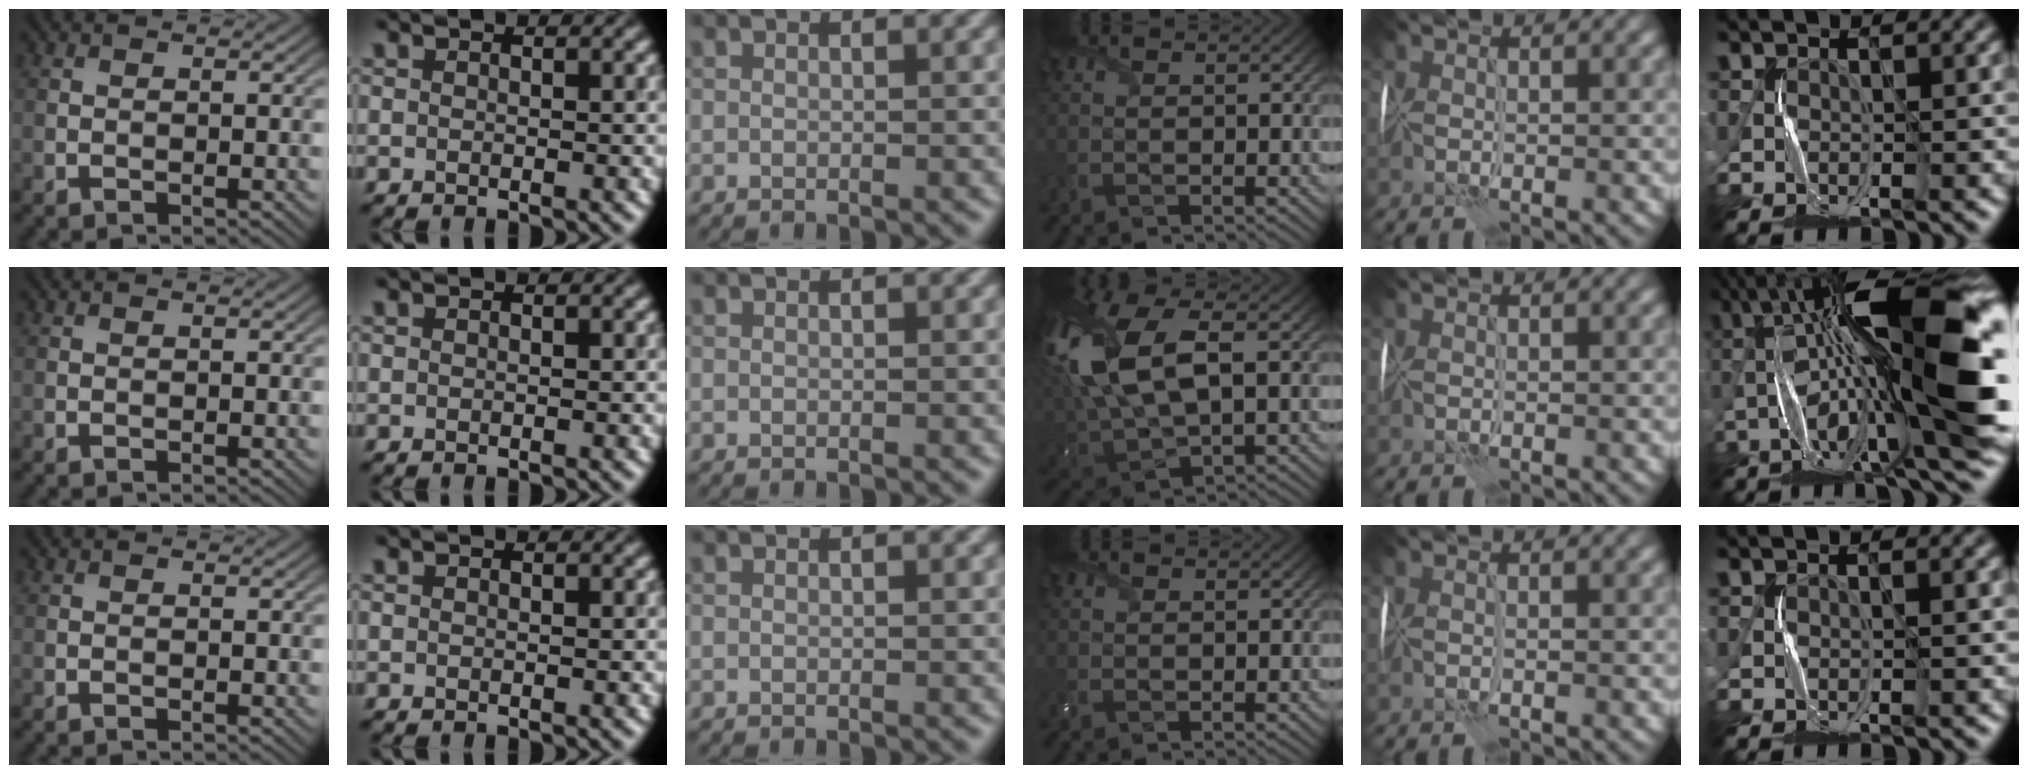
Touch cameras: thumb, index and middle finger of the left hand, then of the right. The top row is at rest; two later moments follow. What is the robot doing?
{"motion": "wrap", "object": "plastic wrap"}